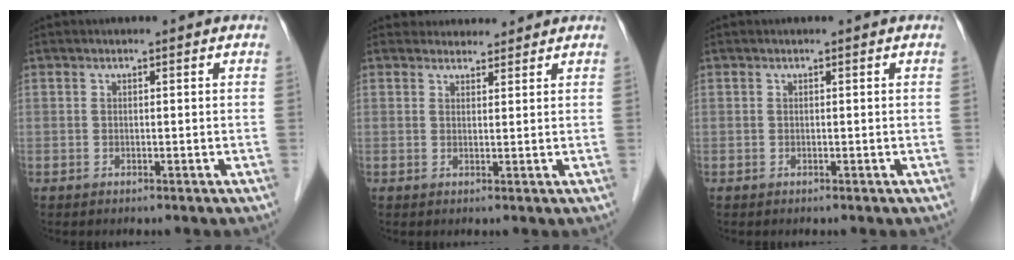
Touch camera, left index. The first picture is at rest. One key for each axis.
{"total": 3.4, "fx": 3.2, "fy": 1.1, "fz": -0.1, "tx": 0.003, "ty": 0.010, "tz": 0.042}
{"total": 0.0}